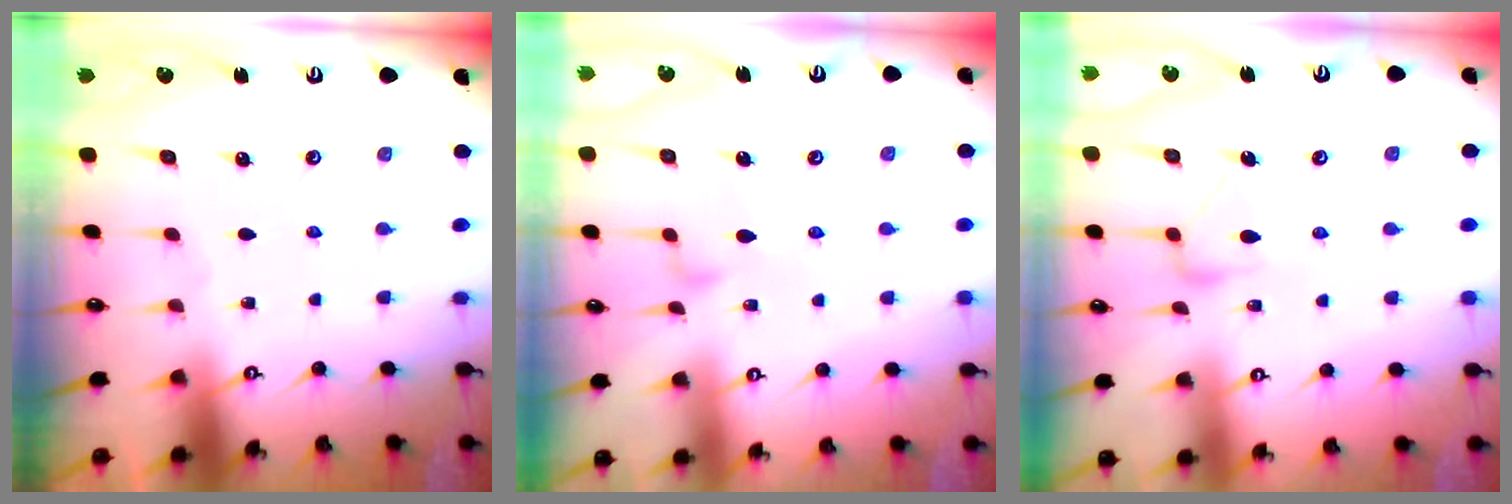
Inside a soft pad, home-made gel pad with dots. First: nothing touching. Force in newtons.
{"total": 6.3, "press": 6.3, "slide": 0.3}
{"total": 12.6, "press": 12.5, "slide": 0.6}